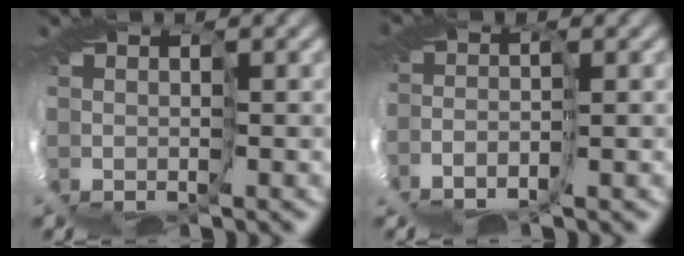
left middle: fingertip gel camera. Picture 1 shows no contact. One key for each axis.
{"total": 3.6, "fx": -3.3, "fy": -1.5, "fz": 0.1, "tx": -0.039, "ty": 0.001, "tz": -0.050}